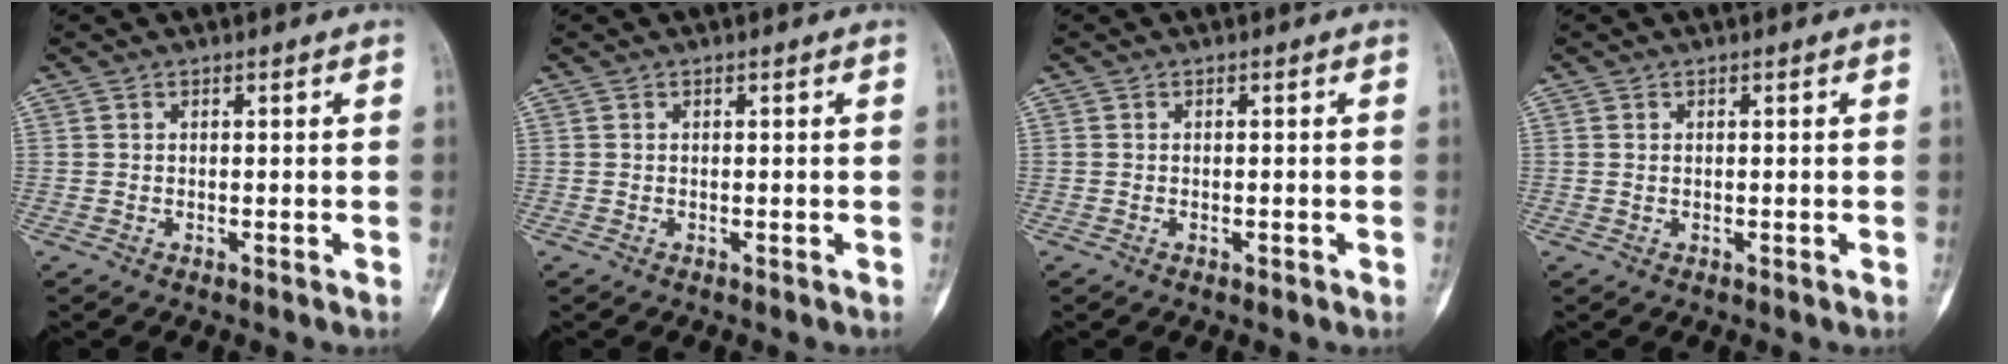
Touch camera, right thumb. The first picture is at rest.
{"total": 0.0}
{"total": 0.9, "force": [-0.3, 0.4, 0.7], "torque": [-0.015, 0.007, -0.004]}
{"total": 0.0}